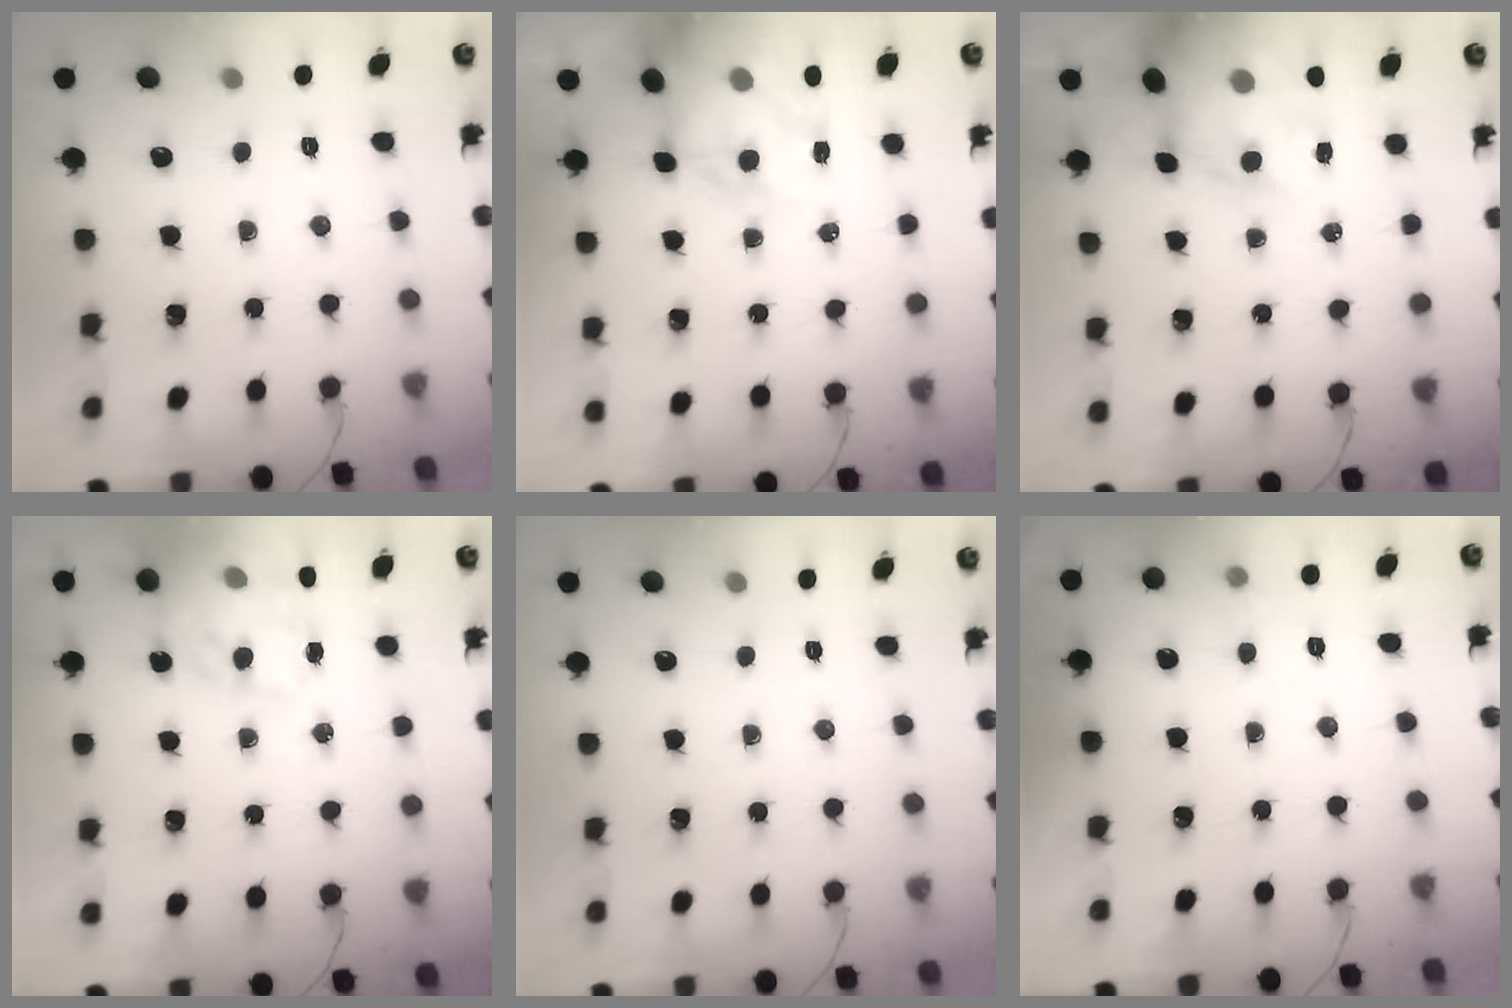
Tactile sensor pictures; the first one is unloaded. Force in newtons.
{"total": 16.3, "press": 15.8, "slide": 4.2}
{"total": 13.1, "press": 12.6, "slide": 3.7}
{"total": 17.9, "press": 17.3, "slide": 4.5}
{"total": 0.0}
{"total": 6.5, "press": 6.4, "slide": 1.4}